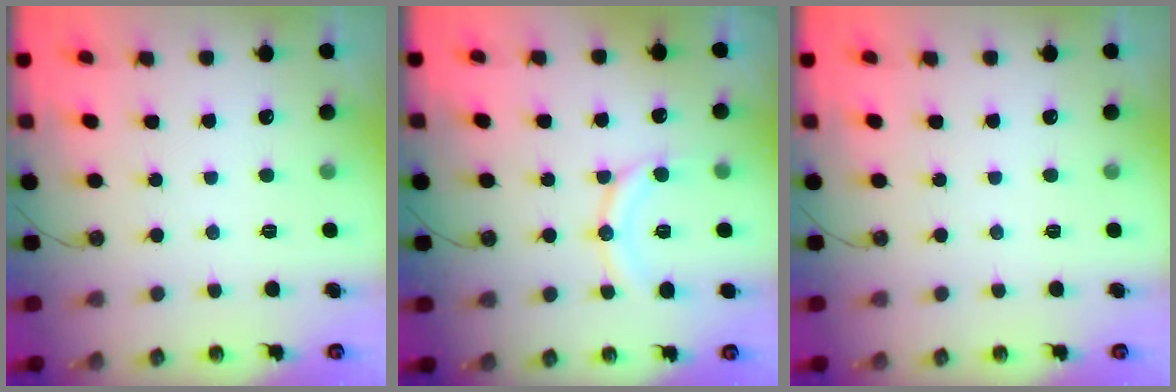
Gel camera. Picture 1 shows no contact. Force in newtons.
{"total": 11.4, "press": 11.3, "slide": 1.0}
{"total": 0.0}